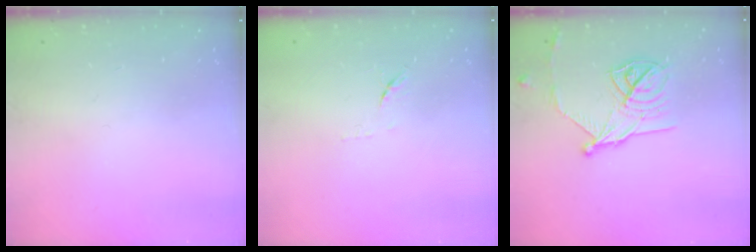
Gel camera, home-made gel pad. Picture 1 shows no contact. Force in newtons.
{"total": 6.2, "press": 6.1, "slide": 0.9}
{"total": 14.7, "press": 14.7, "slide": 0.6}